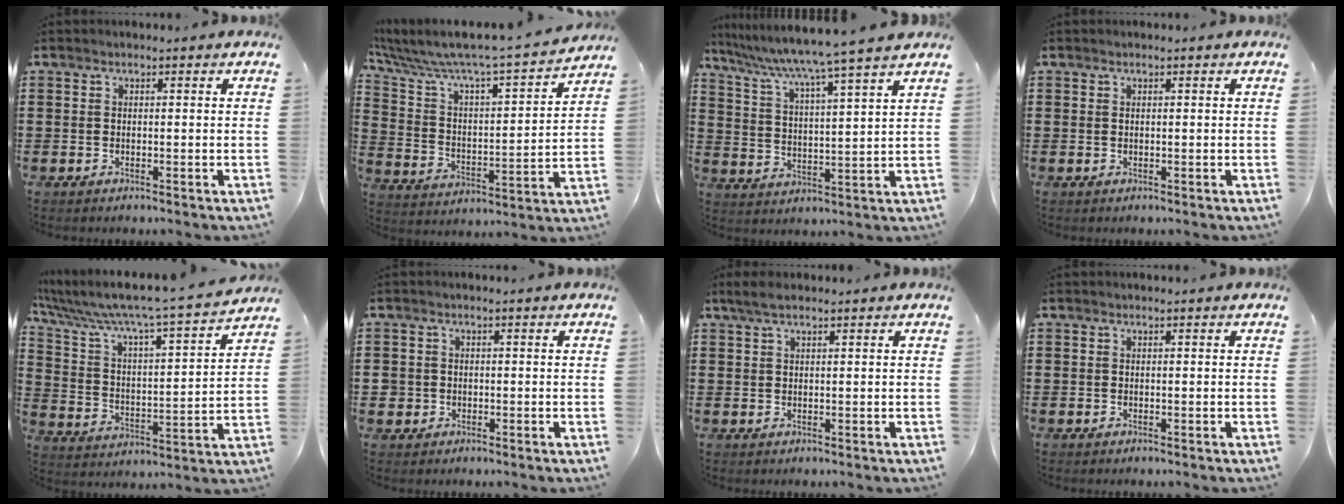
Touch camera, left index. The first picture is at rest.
{"total": 6.4, "force": [5.7, 0.3, 2.8], "torque": [-0.083, -0.055, 0.089]}
{"total": 5.7, "force": [4.9, -1.4, 2.5], "torque": [-0.073, -0.044, 0.074]}
{"total": 0.0}
{"total": 7.2, "force": [6.3, 0.3, 3.4], "torque": [-0.098, -0.053, 0.097]}
{"total": 1.7, "force": [-0.3, 1.7, 0.1], "torque": [-0.008, 0.003, -0.010]}
{"total": 2.1, "force": [1.2, 0.5, 1.6], "torque": [-0.033, 0.002, 0.022]}
{"total": 0.0}